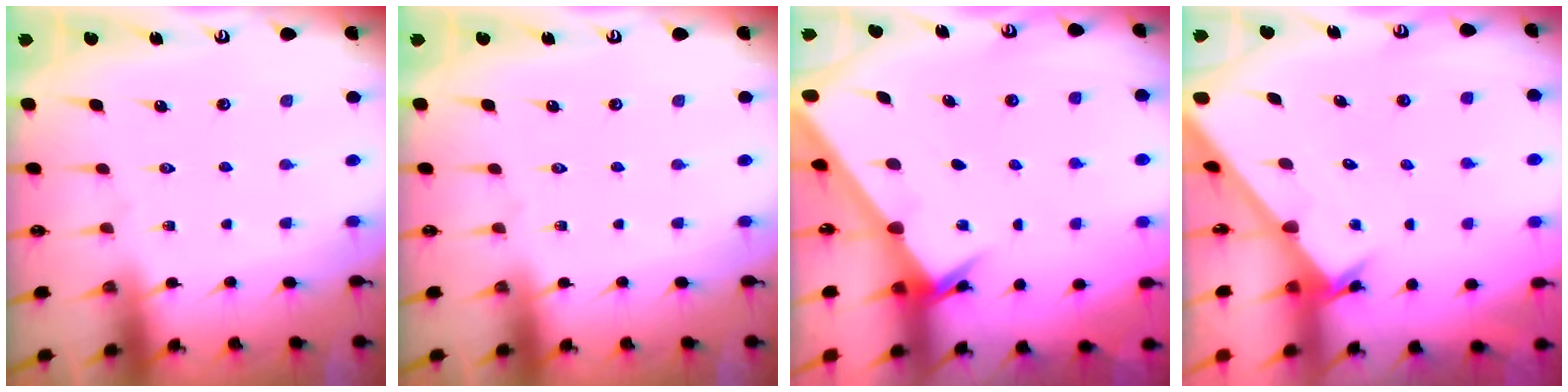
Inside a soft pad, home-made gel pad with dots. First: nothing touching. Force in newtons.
{"total": 0.0}
{"total": 2.6, "press": 2.6, "slide": 0.3}
{"total": 2.5, "press": 2.5, "slide": 0.2}